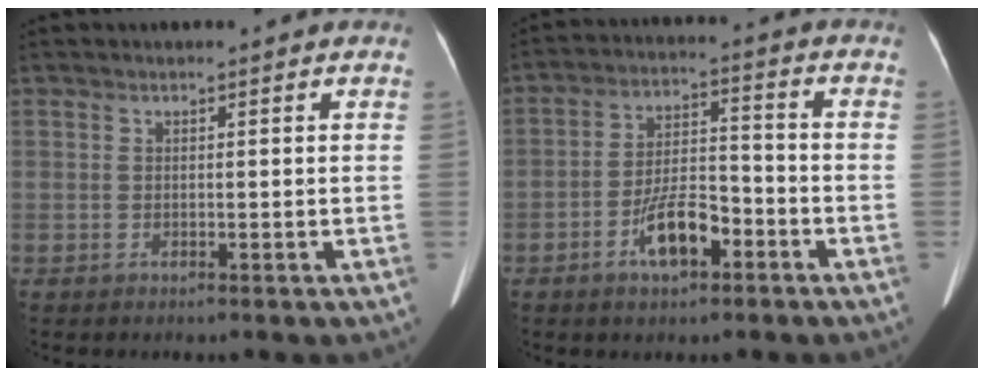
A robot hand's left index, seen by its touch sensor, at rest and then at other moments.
{"total": 8.2, "force": [-4.2, 3.0, 6.4], "torque": [-0.125, 0.010, -0.073]}